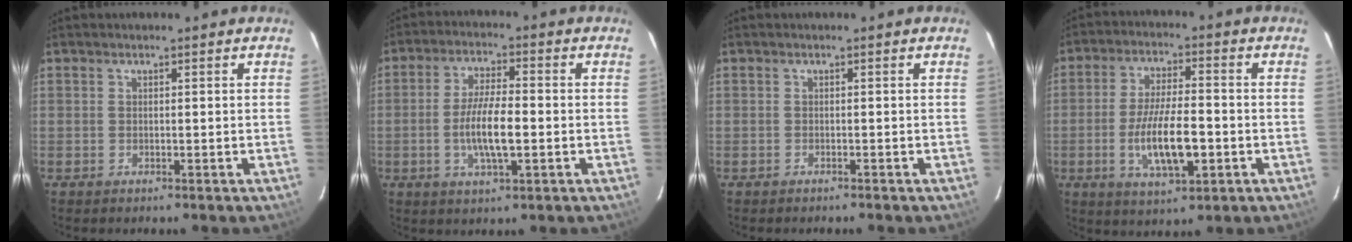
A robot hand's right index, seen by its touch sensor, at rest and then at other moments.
{"total": 8.5, "force": [-1.7, 2.2, 8.1], "torque": [-0.158, 0.000, -0.033]}
{"total": 0.6, "force": [-0.6, 0.0, 0.0], "torque": [-0.001, -0.001, -0.008]}
{"total": 11.4, "force": [-3.0, 3.5, 10.4], "torque": [-0.202, -0.009, -0.050]}